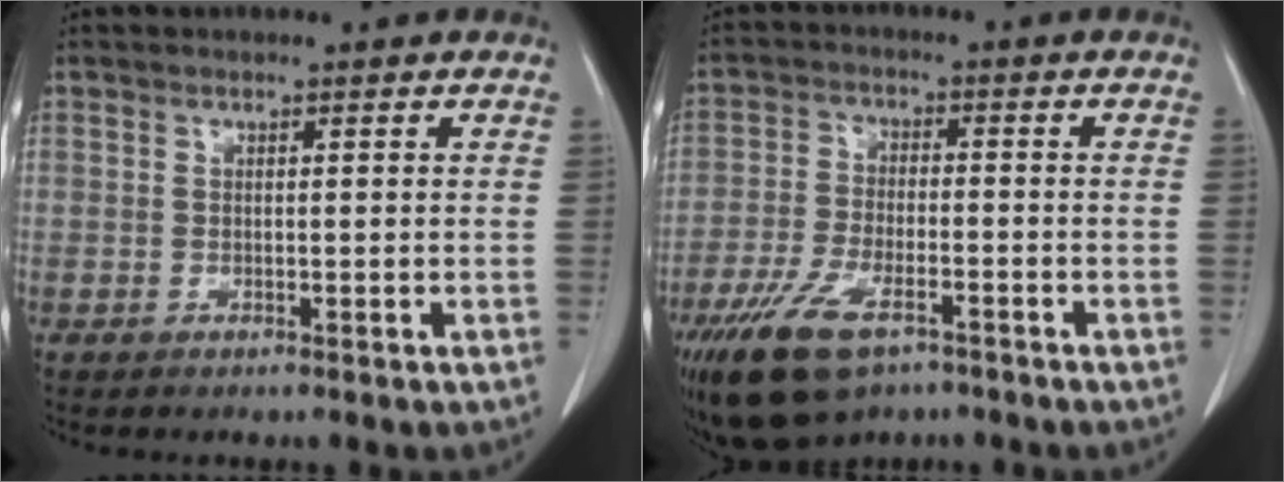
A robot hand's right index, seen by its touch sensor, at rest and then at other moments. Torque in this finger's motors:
{"motor_torque": [1.37, -0.77, 0.67, 0.20]}